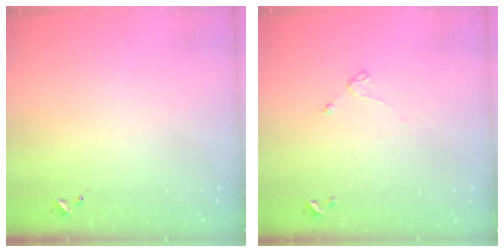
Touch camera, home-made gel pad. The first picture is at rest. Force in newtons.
{"total": 4.6, "press": 4.6, "slide": 0.3}